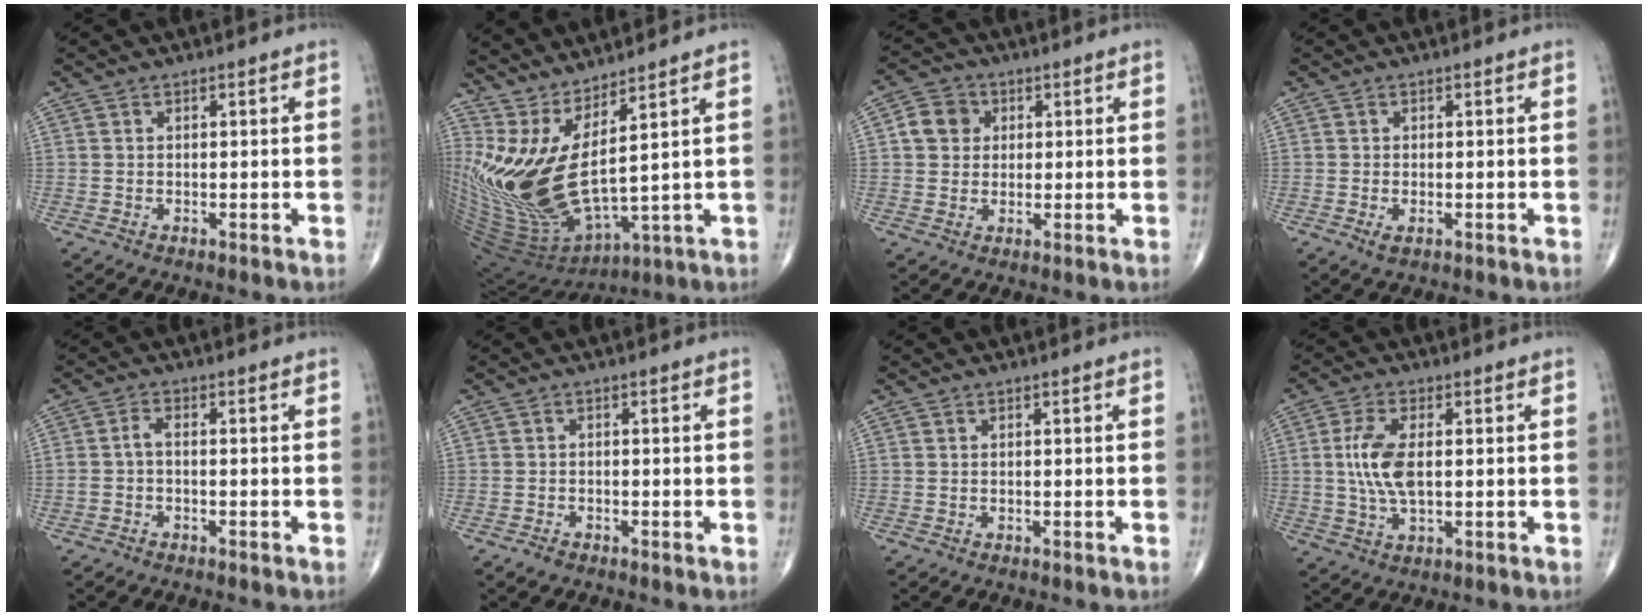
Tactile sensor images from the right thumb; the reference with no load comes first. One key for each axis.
{"total": 20.1, "fx": 6.9, "fy": 4.9, "fz": 18.2, "tx": -0.389, "ty": -0.088, "tz": 0.154}
{"total": 5.8, "fx": 1.2, "fy": 5.1, "fz": 2.4, "tx": -0.022, "ty": 0.005, "tz": 0.014}
{"total": 1.0, "fx": -0.4, "fy": 0.4, "fz": 0.8, "tx": -0.021, "ty": -0.003, "tz": -0.008}
{"total": 1.9, "fx": -0.4, "fy": 0.9, "fz": 1.6, "tx": -0.036, "ty": 0.006, "tz": -0.011}
{"total": 1.3, "fx": -1.0, "fy": 0.7, "fz": 0.6, "tx": -0.008, "ty": 0.000, "tz": -0.020}
{"total": 0.0}
{"total": 8.2, "fx": 0.7, "fy": 3.6, "fz": 7.3, "tx": -0.158, "ty": -0.005, "tz": 0.016}